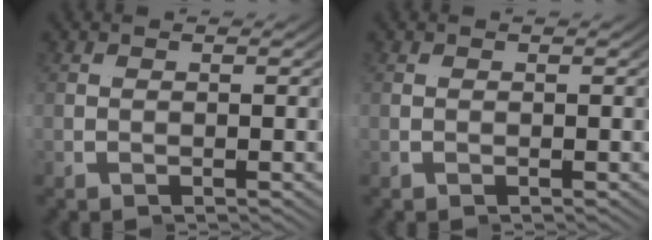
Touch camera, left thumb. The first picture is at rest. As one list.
[{"total": 0.0}]